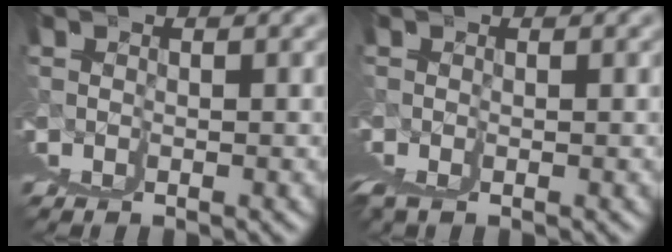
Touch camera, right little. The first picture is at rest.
{"total": 1.7, "force": [0.5, -0.3, 1.6], "torque": [-0.012, 0.006, 0.009]}